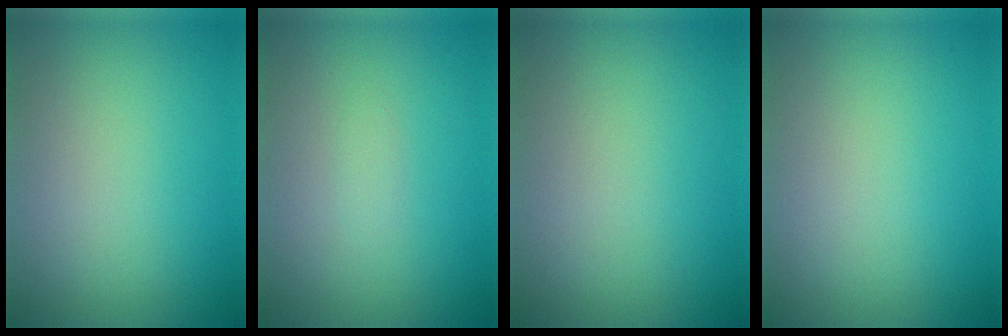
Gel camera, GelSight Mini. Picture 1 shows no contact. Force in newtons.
{"total": 0.7, "press": 0.7, "slide": 0.0}
{"total": 0.0}
{"total": 0.0}